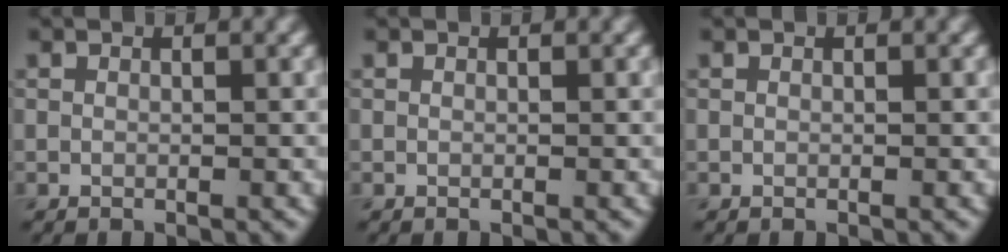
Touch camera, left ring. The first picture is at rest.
{"total": 0.0}
{"total": 0.0}